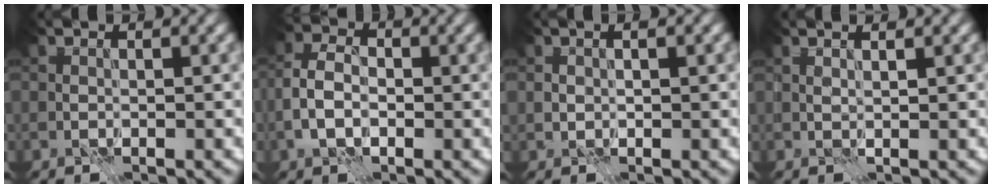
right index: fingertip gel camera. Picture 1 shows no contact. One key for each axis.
{"total": 3.6, "fx": -0.9, "fy": 2.4, "fz": 2.5, "tx": -0.053, "ty": 0.004, "tz": -0.024}
{"total": 1.2, "fx": 0.5, "fy": 0.8, "fz": 0.8, "tx": -0.016, "ty": 0.003, "tz": 0.009}
{"total": 1.6, "fx": 1.1, "fy": 0.4, "fz": 1.2, "tx": -0.015, "ty": -0.005, "tz": 0.004}